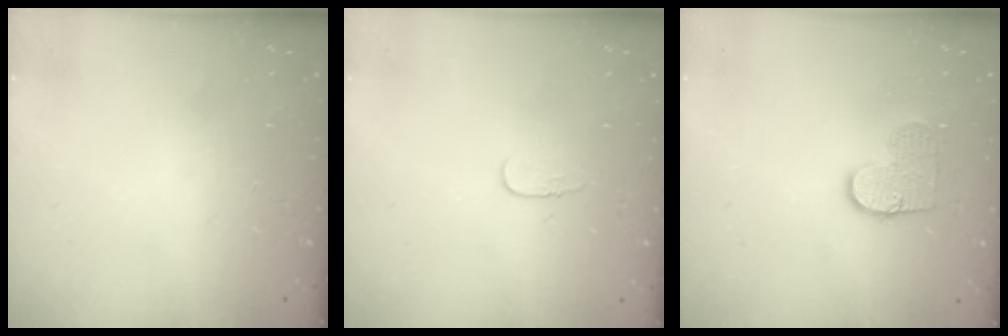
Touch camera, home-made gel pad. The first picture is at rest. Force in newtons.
{"total": 3.7, "press": 3.7, "slide": 0.4}
{"total": 8.4, "press": 8.4, "slide": 0.3}